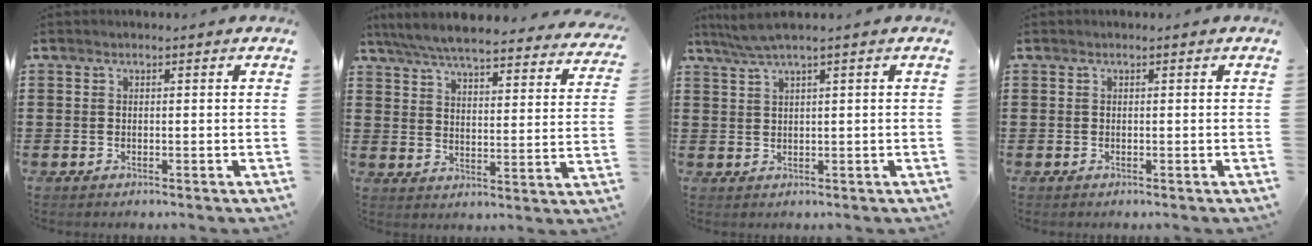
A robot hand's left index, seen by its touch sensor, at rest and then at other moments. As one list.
[{"total": 6.2, "force": [5.9, 0.4, 1.8], "torque": [-0.064, -0.038, 0.102]}, {"total": 2.6, "force": [1.5, -0.3, 2.2], "torque": [-0.044, 0.000, 0.026]}, {"total": 0.0}]